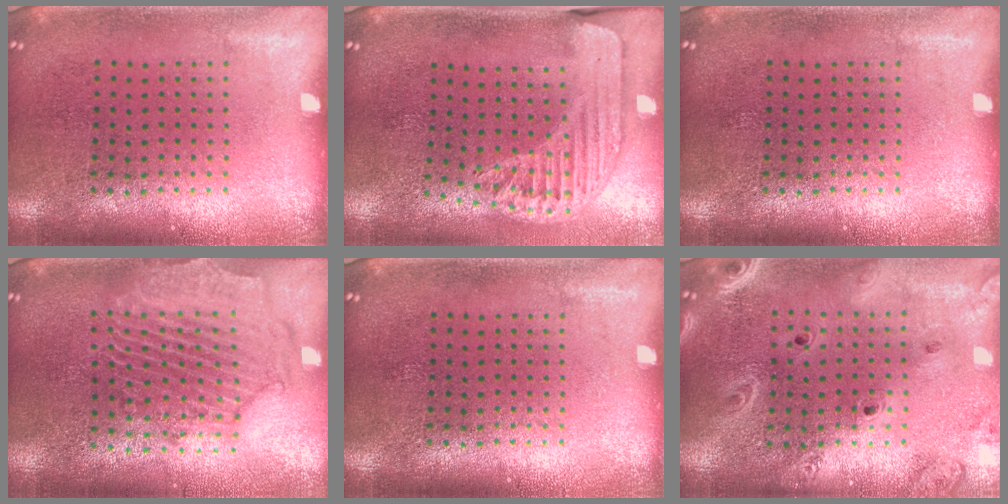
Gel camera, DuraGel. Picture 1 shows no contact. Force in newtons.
{"total": 1.5, "press": 1.5, "slide": 0.3}
{"total": 0.0}
{"total": 2.3, "press": 2.2, "slide": 0.8}
{"total": 0.0}
{"total": 2.5, "press": 2.2, "slide": 1.2}